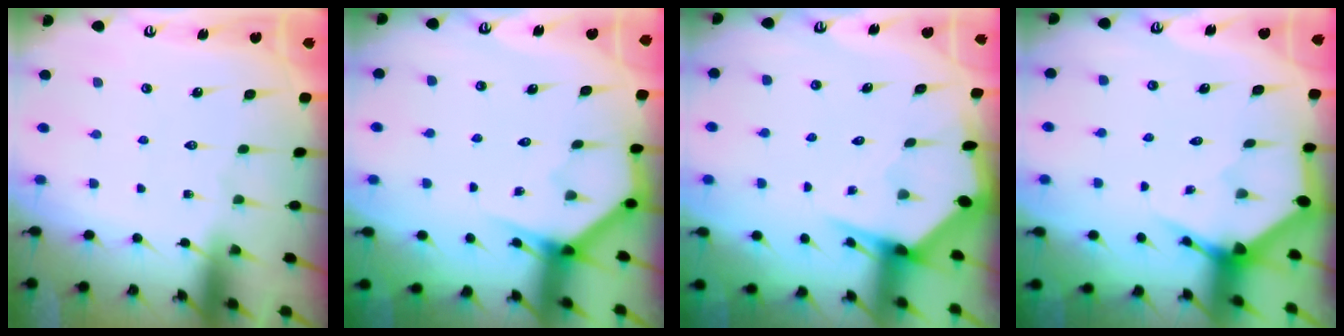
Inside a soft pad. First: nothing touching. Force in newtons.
{"total": 3.9, "press": 3.9, "slide": 0.2}
{"total": 3.4, "press": 3.4, "slide": 0.5}
{"total": 3.4, "press": 3.4, "slide": 0.1}